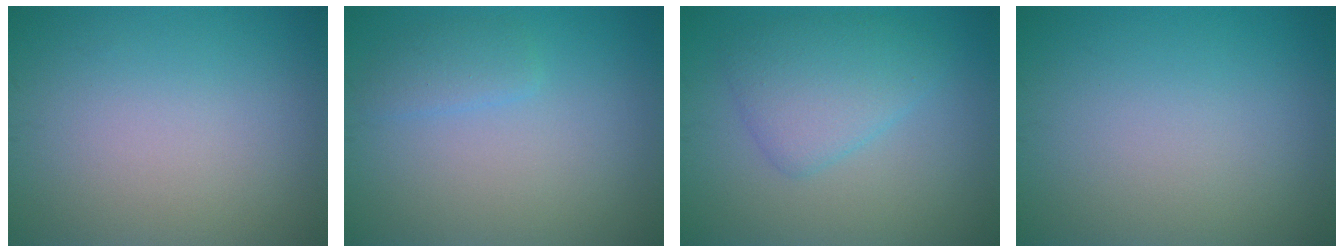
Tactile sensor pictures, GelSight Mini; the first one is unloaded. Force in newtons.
{"total": 1.6, "press": 1.6, "slide": 0.0}
{"total": 3.9, "press": 3.9, "slide": 0.1}
{"total": 0.0}